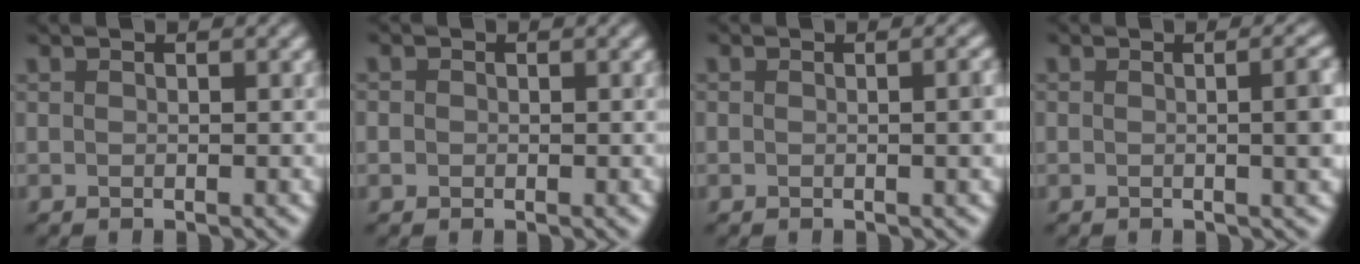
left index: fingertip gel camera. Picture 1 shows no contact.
{"total": 0.9, "force": [0.2, 0.9, 0.2], "torque": [0.001, 0.000, -0.005]}
{"total": 1.8, "force": [-0.1, 0.5, 1.7], "torque": [-0.016, 0.000, 0.000]}
{"total": 3.5, "force": [-0.1, 1.2, 3.3], "torque": [-0.029, 0.007, -0.004]}